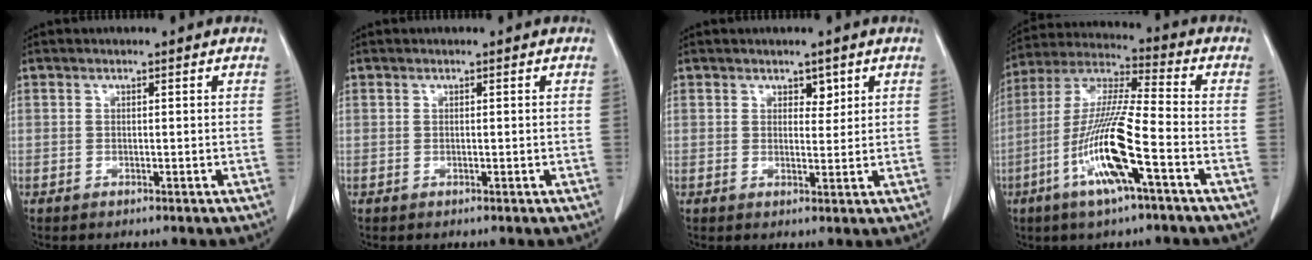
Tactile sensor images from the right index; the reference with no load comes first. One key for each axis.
{"total": 0.0}
{"total": 2.7, "fx": 1.5, "fy": 1.8, "fz": 1.5, "tx": -0.023, "ty": 0.004, "tz": 0.027}
{"total": 15.2, "fx": -5.6, "fy": 1.0, "fz": 14.1, "tx": -0.289, "ty": -0.010, "tz": -0.110}